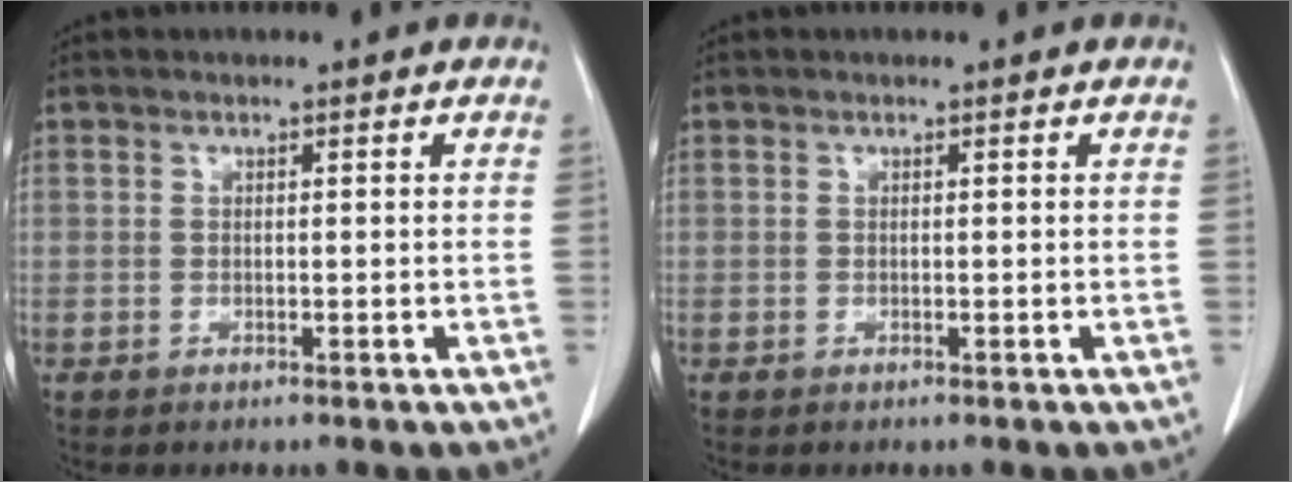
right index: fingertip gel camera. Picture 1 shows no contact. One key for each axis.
{"total": 0.0}